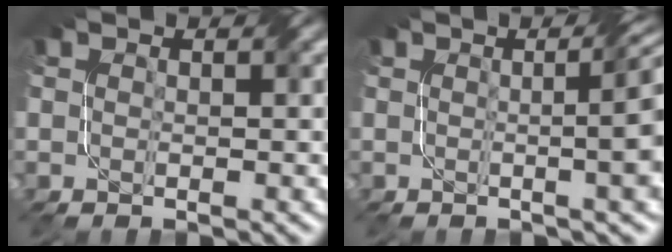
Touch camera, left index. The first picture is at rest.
{"total": 8.1, "force": [0.6, 2.9, 7.5], "torque": [-0.041, 0.027, -0.006]}